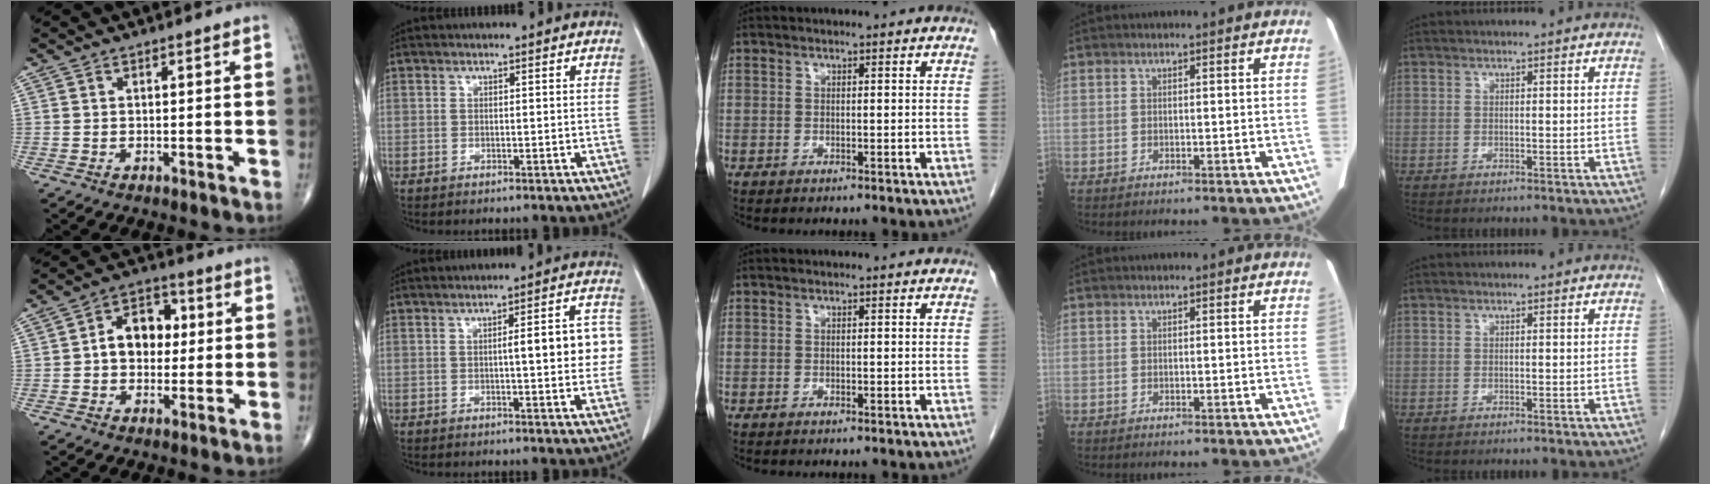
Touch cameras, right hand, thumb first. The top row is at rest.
{"thumb": {"total": 9.3, "force": [0.6, 6.9, 6.2], "torque": [-0.063, 0.023, 0.002]}, "index": {"total": 8.3, "force": [0.1, 1.8, 8.1], "torque": [-0.099, 0.022, 0.000]}}